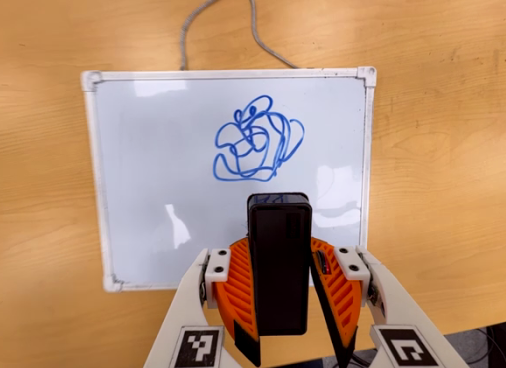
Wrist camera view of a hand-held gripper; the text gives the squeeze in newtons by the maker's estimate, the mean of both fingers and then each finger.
{"total": 5.6, "left": 5.5, "right": 5.8}